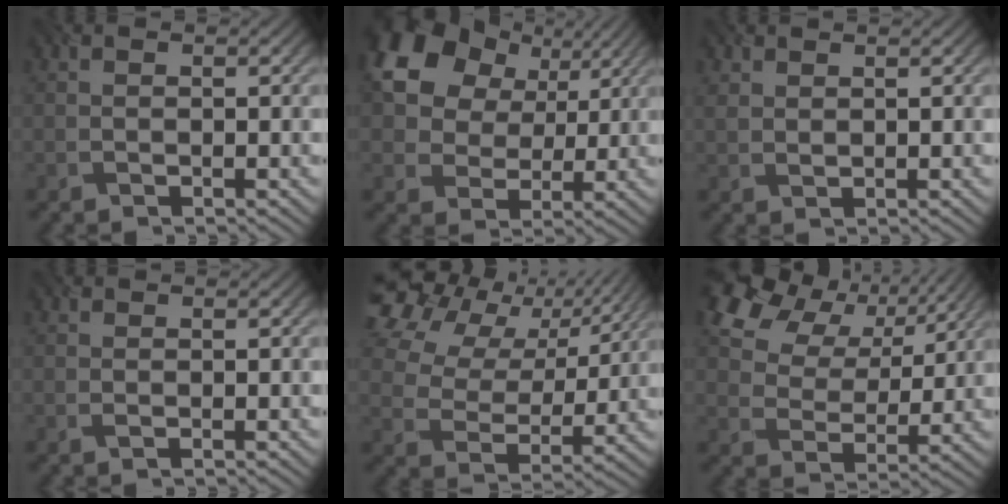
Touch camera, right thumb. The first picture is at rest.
{"total": 14.4, "force": [6.7, 10.4, 7.4], "torque": [-0.183, 0.042, 0.115]}
{"total": 1.6, "force": [1.5, 0.5, 0.0], "torque": [-0.012, -0.002, 0.030]}
{"total": 0.0}
{"total": 16.0, "force": [9.0, 9.9, 8.8], "torque": [-0.228, 0.052, 0.149]}
{"total": 14.3, "force": [8.7, 8.9, 6.9], "torque": [-0.178, 0.018, 0.172]}